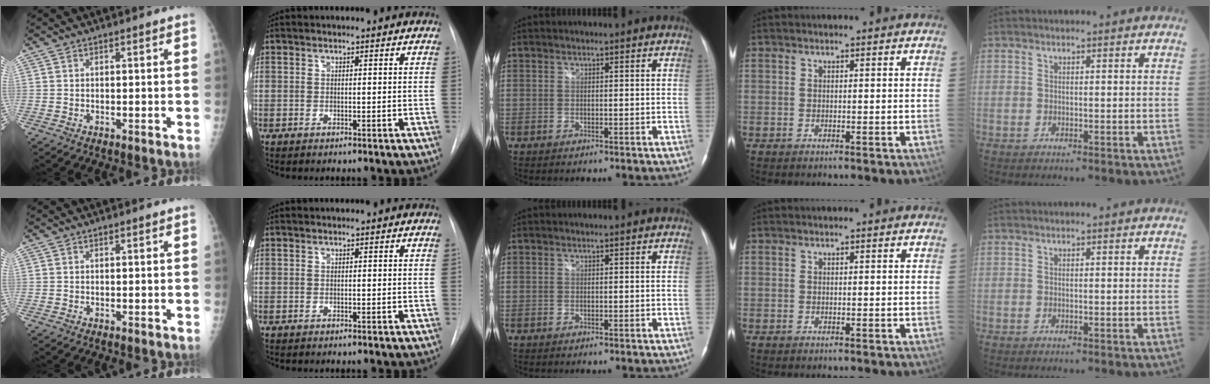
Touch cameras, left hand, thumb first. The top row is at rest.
{}